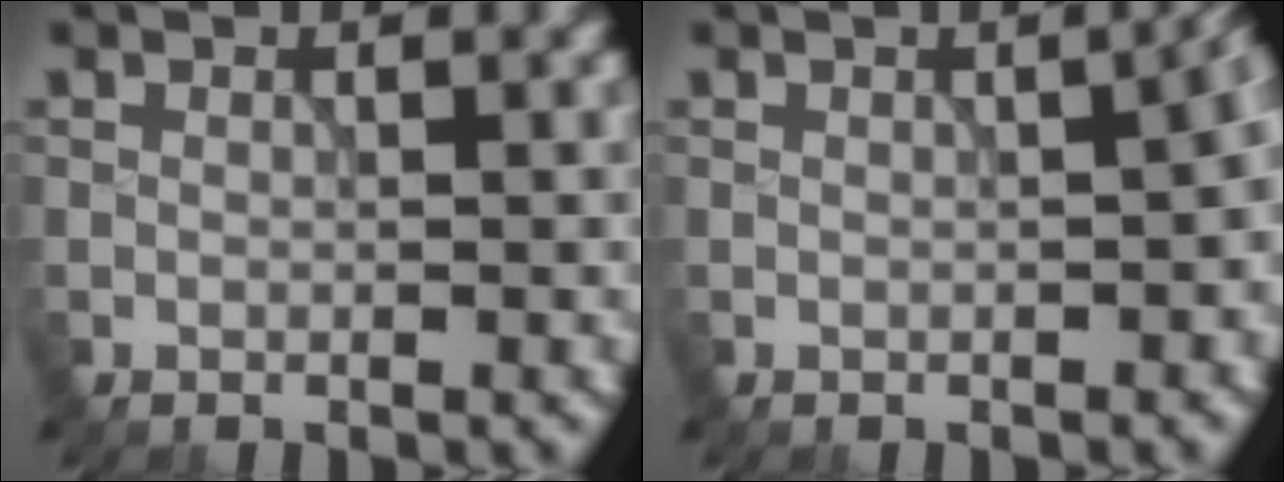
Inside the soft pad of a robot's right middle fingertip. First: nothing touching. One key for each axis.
{"total": 5.7, "fx": -0.5, "fy": 2.4, "fz": 5.1, "tx": -0.034, "ty": -0.010, "tz": -0.004}